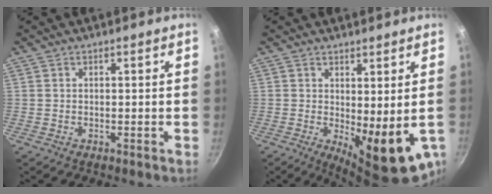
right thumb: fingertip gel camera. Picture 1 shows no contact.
{"total": 11.1, "force": [-0.9, 3.9, 10.3], "torque": [-0.119, -0.012, 0.003]}